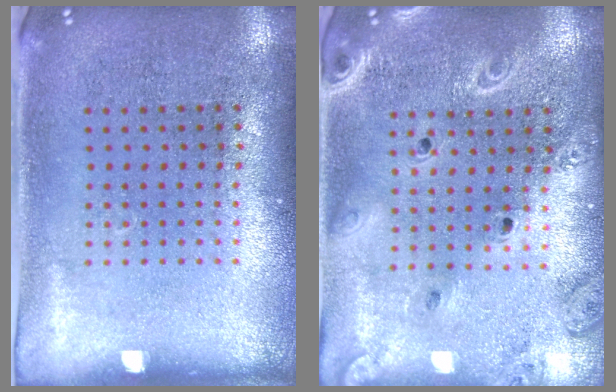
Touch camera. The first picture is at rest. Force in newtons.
{"total": 2.0, "press": 1.9, "slide": 0.7}